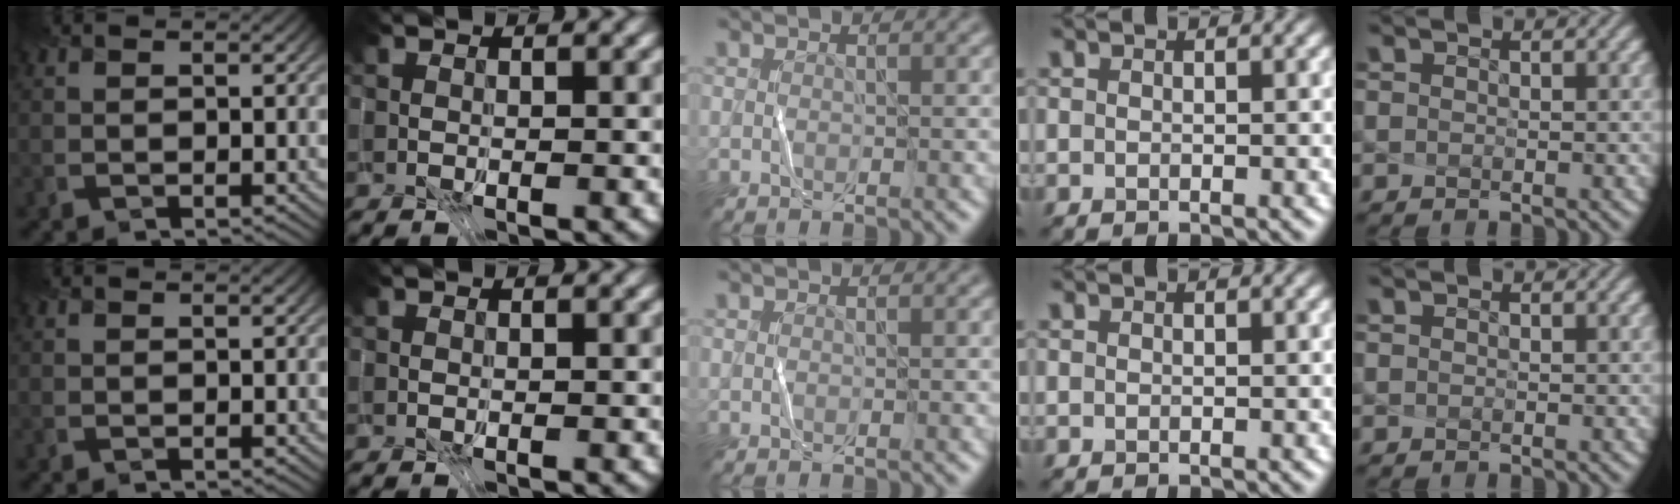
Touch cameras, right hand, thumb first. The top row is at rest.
{}